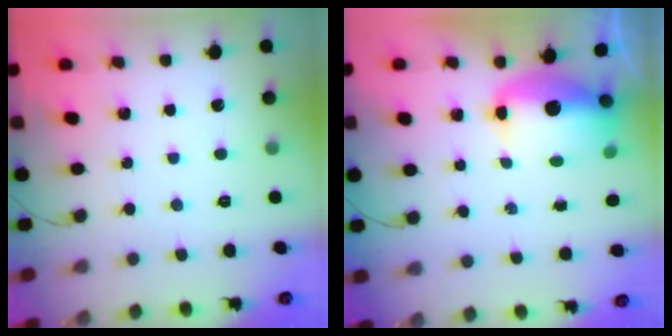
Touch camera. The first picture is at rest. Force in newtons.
{"total": 12.0, "press": 11.4, "slide": 3.7}